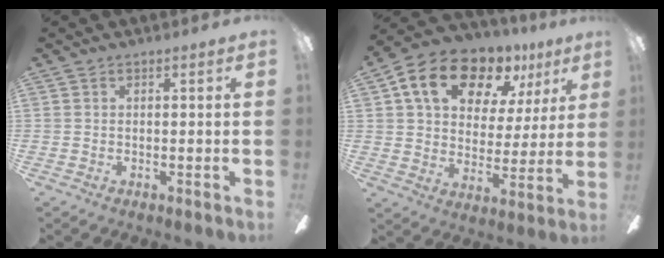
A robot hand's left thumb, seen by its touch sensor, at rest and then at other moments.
{"total": 17.1, "force": [10.7, 10.1, 8.7], "torque": [-0.146, -0.056, 0.189]}